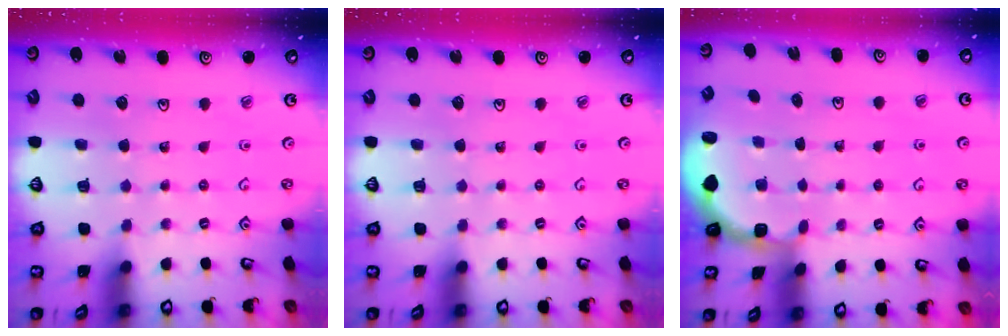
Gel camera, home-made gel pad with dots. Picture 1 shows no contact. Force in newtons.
{"total": 0.0}
{"total": 1.8, "press": 1.6, "slide": 0.8}